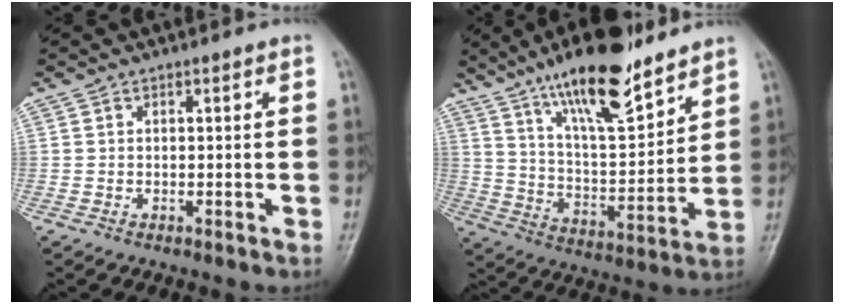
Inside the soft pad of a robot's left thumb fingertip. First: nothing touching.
{"total": 18.5, "force": [13.1, 5.2, 11.9], "torque": [-0.172, -0.068, 0.230]}